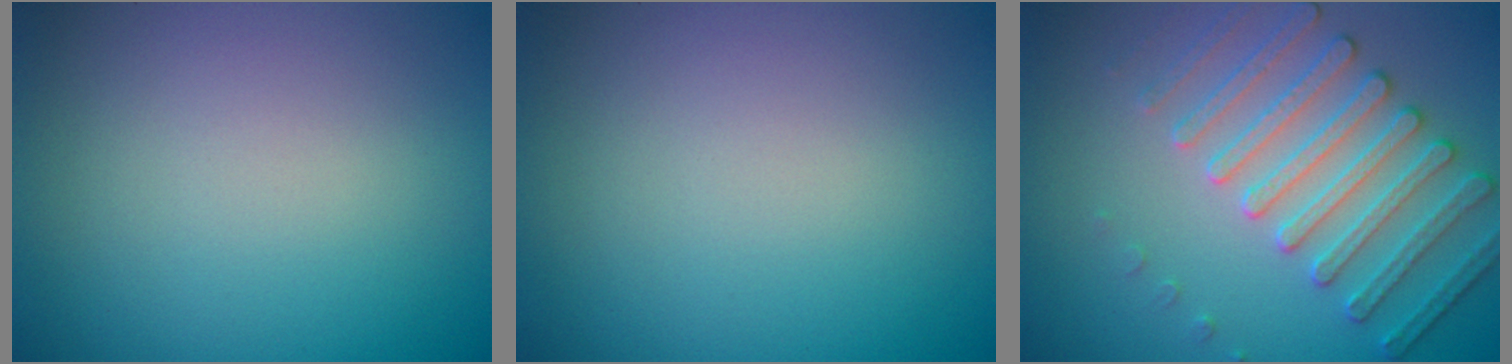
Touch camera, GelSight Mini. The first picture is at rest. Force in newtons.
{"total": 0.0}
{"total": 4.2, "press": 4.2, "slide": 0.5}